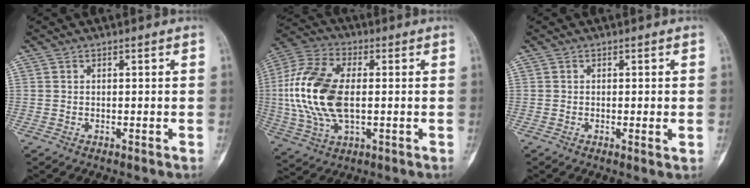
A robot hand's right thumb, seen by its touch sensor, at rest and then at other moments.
{"total": 17.7, "force": [0.3, 9.7, 14.9], "torque": [-0.323, 0.008, 0.006]}
{"total": 1.9, "force": [-0.2, 0.3, 1.8], "torque": [-0.028, -0.005, -0.003]}